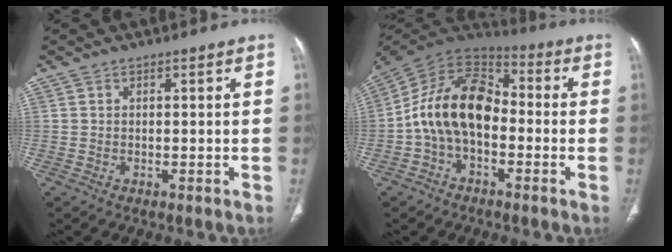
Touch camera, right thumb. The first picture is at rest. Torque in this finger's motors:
{"motor_torque": [0.11, 1.23, 0.37, -0.21, 0.28]}